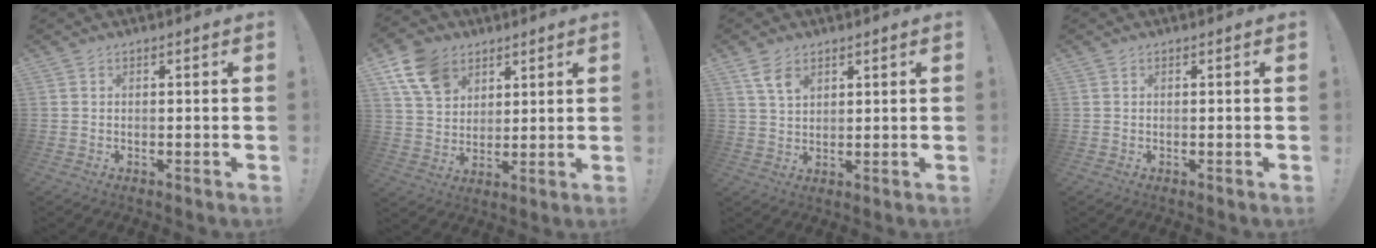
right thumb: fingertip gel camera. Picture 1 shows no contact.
{"total": 12.5, "force": [6.8, 8.9, 5.6], "torque": [-0.102, -0.024, 0.137]}
{"total": 5.6, "force": [3.2, 3.2, 3.3], "torque": [-0.057, -0.011, 0.060]}
{"total": 0.0}